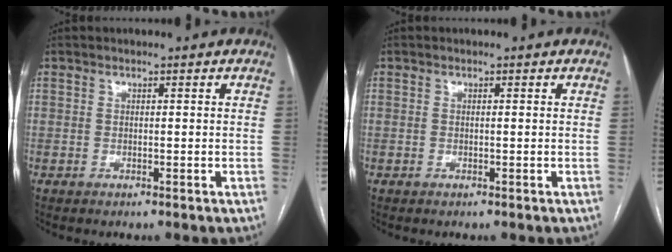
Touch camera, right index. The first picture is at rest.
{"total": 0.0}